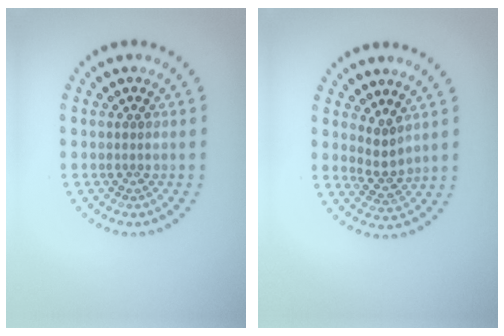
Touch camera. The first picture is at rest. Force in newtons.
{"total": 2.3, "press": 1.7, "slide": 1.5}